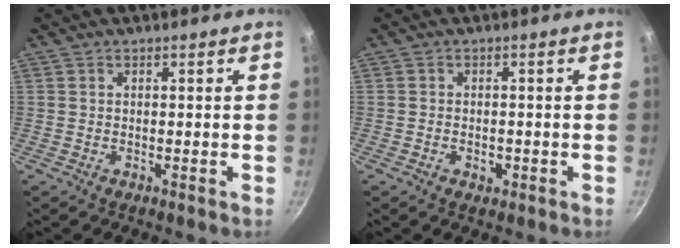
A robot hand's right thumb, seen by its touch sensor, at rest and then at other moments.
{"total": 1.9, "force": [-0.8, 1.2, 1.2], "torque": [-0.014, 0.005, -0.012]}